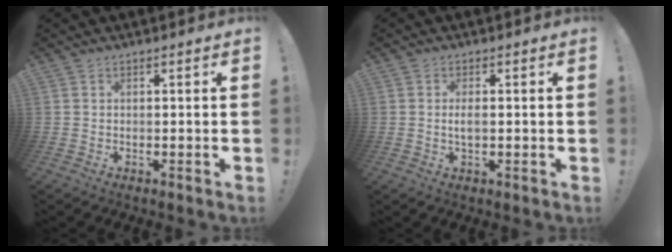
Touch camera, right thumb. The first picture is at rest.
{"total": 2.4, "force": [-0.3, 0.8, 2.2], "torque": [-0.043, -0.003, -0.009]}